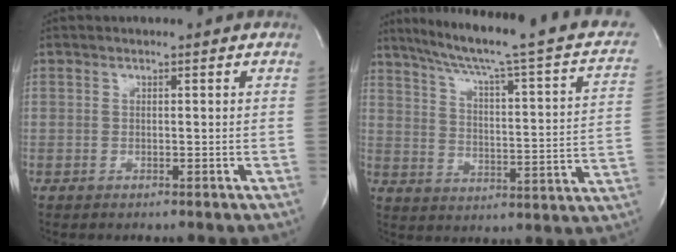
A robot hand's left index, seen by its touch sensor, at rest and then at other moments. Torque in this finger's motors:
{"motor_torque": [-0.60, -0.71, 0.14, 0.03]}